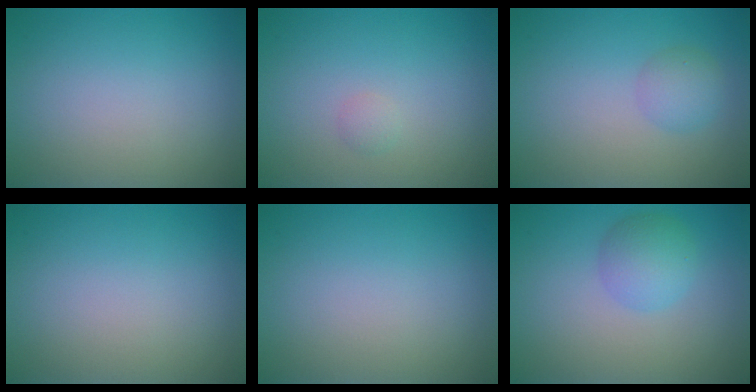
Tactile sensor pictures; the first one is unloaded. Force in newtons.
{"total": 0.6, "press": 0.6, "slide": 0.1}
{"total": 1.9, "press": 1.9, "slide": 0.0}
{"total": 0.0}
{"total": 0.0}
{"total": 3.0, "press": 2.9, "slide": 0.2}